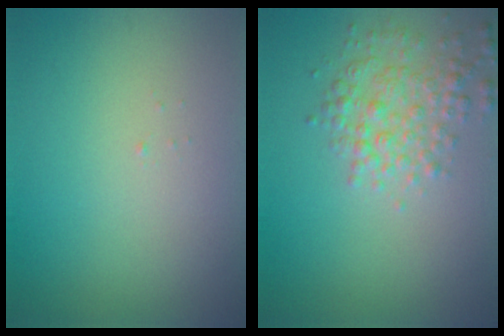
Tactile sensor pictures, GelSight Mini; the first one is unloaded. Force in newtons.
{"total": 3.1, "press": 3.1, "slide": 0.1}